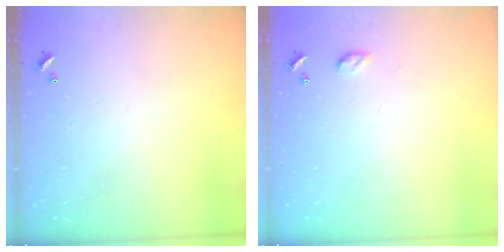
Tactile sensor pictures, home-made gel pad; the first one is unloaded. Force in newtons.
{"total": 4.4, "press": 4.4, "slide": 0.6}